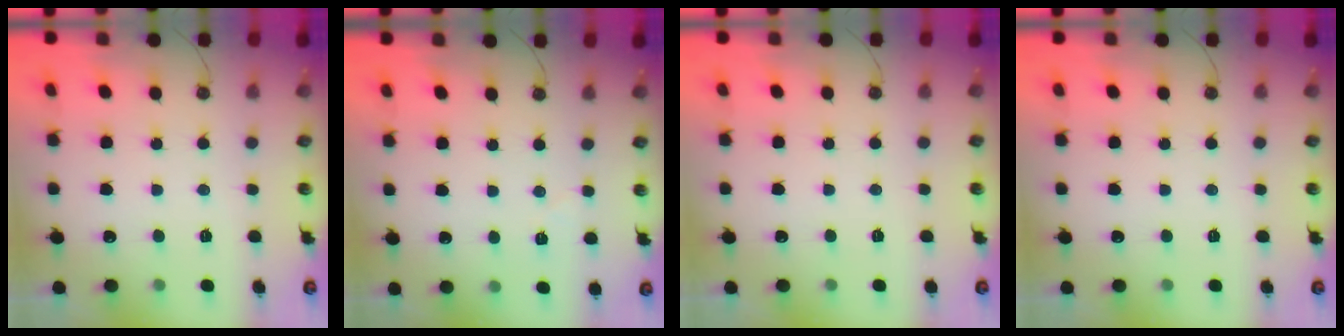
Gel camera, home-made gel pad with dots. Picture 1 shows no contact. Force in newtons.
{"total": 4.0, "press": 3.7, "slide": 1.3}
{"total": 1.7, "press": 0.9, "slide": 1.5}
{"total": 0.0}